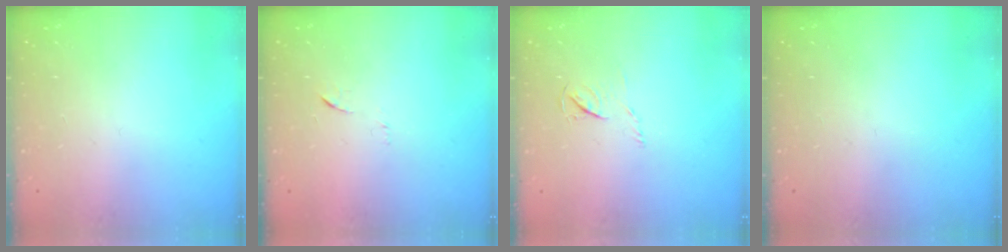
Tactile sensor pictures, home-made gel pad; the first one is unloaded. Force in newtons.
{"total": 5.8, "press": 5.7, "slide": 0.4}
{"total": 3.9, "press": 3.9, "slide": 0.4}
{"total": 0.0}